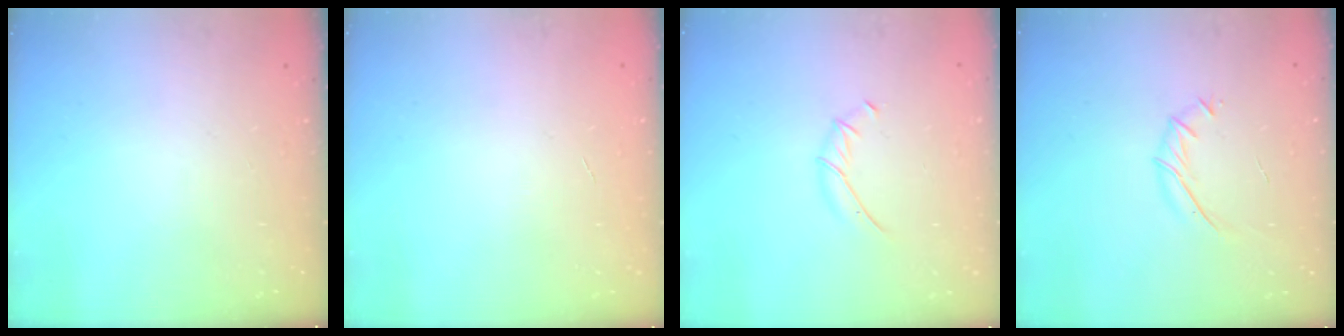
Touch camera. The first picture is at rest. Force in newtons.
{"total": 0.0}
{"total": 5.5, "press": 5.5, "slide": 0.9}
{"total": 5.5, "press": 5.3, "slide": 1.5}